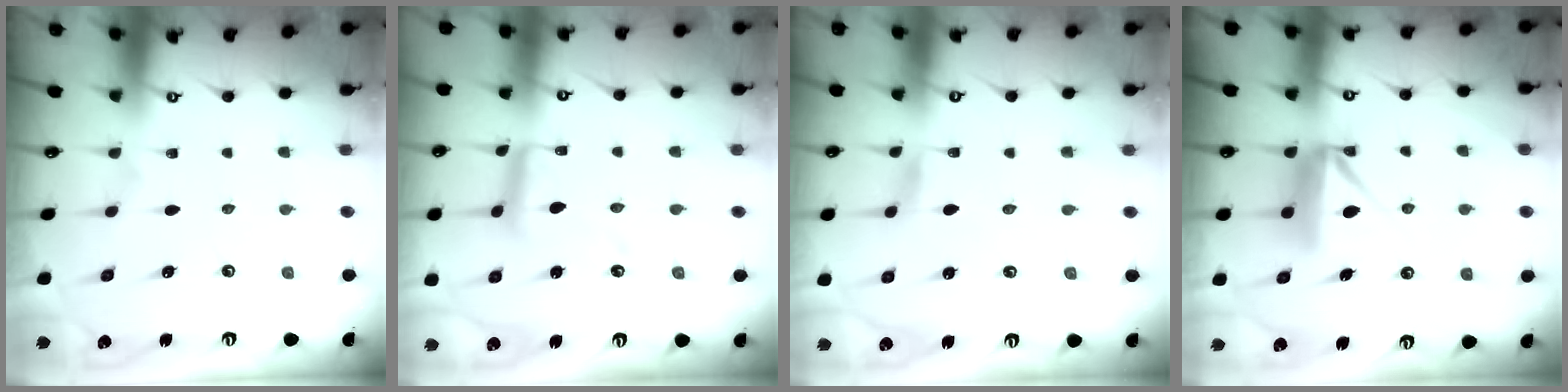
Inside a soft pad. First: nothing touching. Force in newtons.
{"total": 9.0, "press": 9.0, "slide": 0.5}
{"total": 1.7, "press": 1.7, "slide": 0.1}
{"total": 7.8, "press": 7.7, "slide": 0.5}